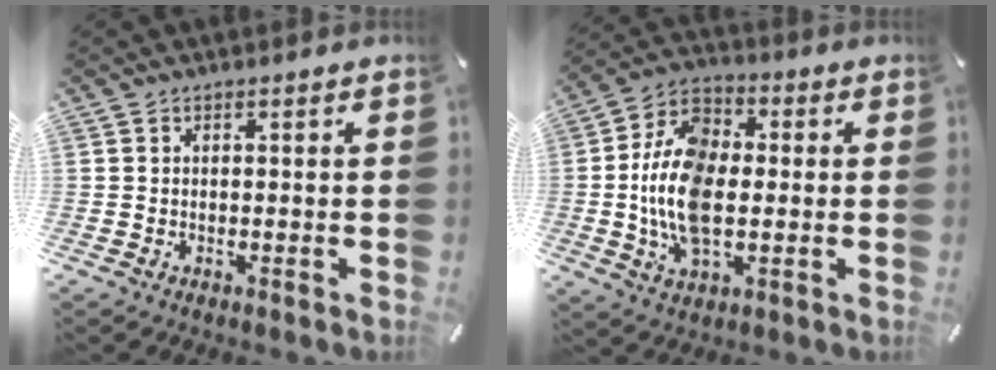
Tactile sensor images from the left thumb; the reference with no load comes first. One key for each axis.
{"total": 15.2, "fx": -1.2, "fy": 9.5, "fz": 11.7, "tx": -0.252, "ty": 0.004, "tz": -0.024}